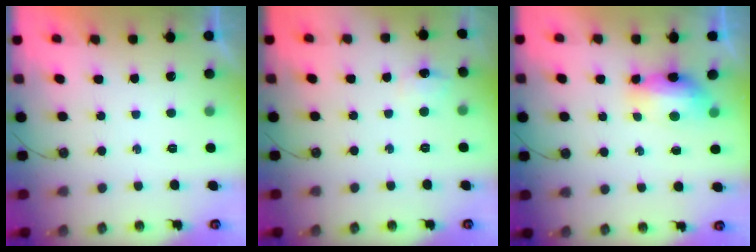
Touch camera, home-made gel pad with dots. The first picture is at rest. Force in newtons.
{"total": 6.9, "press": 6.8, "slide": 1.0}
{"total": 7.6, "press": 7.4, "slide": 1.3}